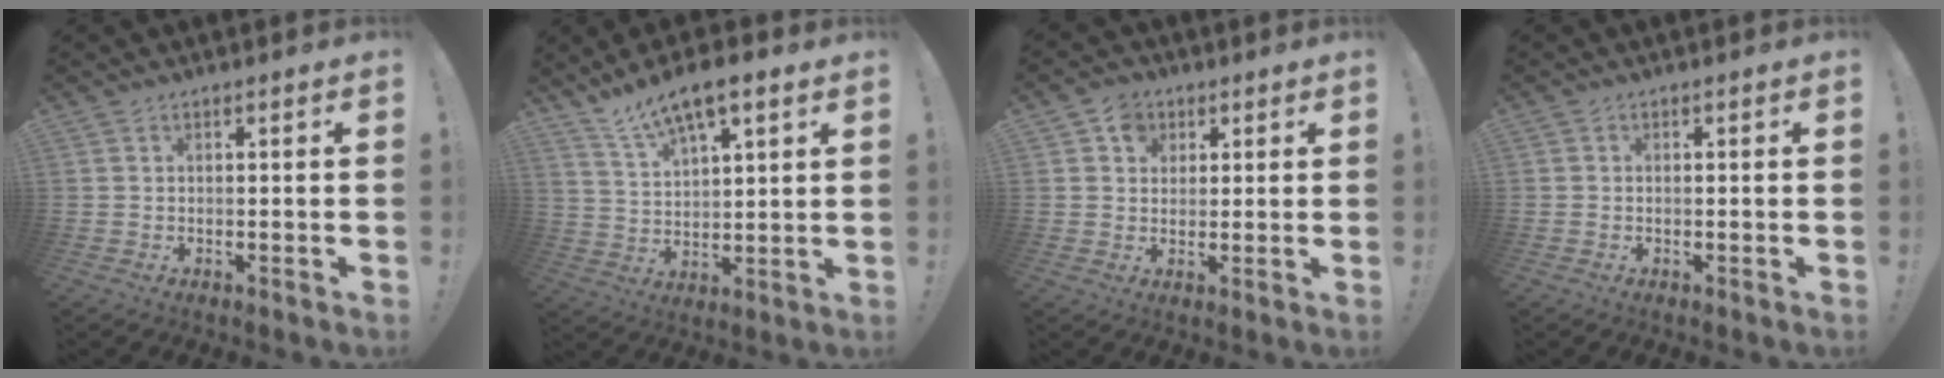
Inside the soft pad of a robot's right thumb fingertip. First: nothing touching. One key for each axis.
{"total": 10.4, "fx": 8.0, "fy": 3.2, "fz": 5.8, "tx": -0.107, "ty": -0.041, "tz": 0.144}
{"total": 6.1, "fx": 2.6, "fy": 5.2, "fz": 1.9, "tx": -0.011, "ty": -0.011, "tz": 0.047}
{"total": 0.0}